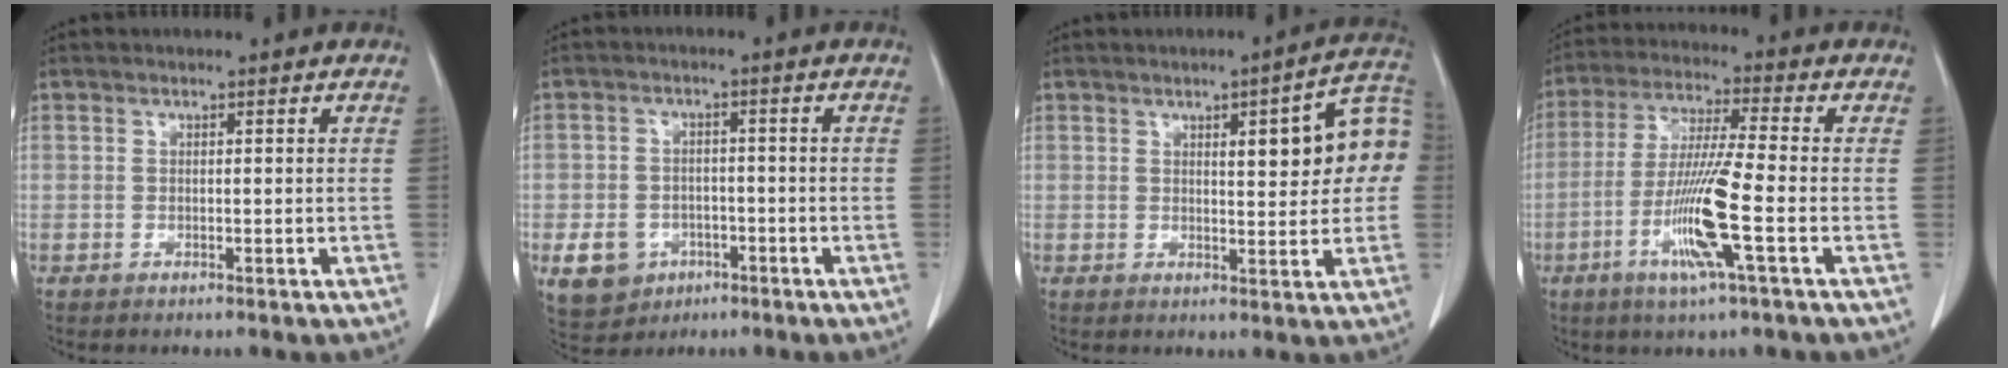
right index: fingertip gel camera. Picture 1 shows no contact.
{"total": 7.1, "force": [-2.9, 6.0, 2.3], "torque": [-0.043, 0.006, -0.033]}
{"total": 10.5, "force": [1.9, 2.3, 10.0], "torque": [-0.124, 0.028, 0.020]}
{"total": 11.5, "force": [-3.7, -0.5, 10.9], "torque": [-0.220, -0.017, -0.076]}